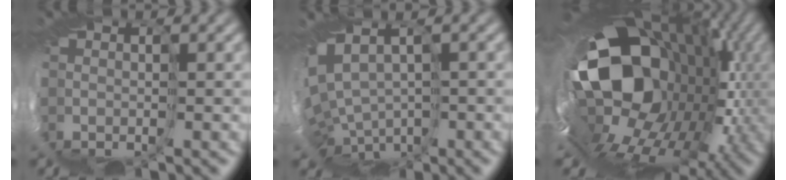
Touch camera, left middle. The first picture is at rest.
{"total": 4.5, "force": [-0.9, 3.5, 2.7], "torque": [-0.073, -0.007, 0.022]}
{"total": 17.8, "force": [0.9, 12.8, 12.3], "torque": [-0.178, -0.015, -0.051]}